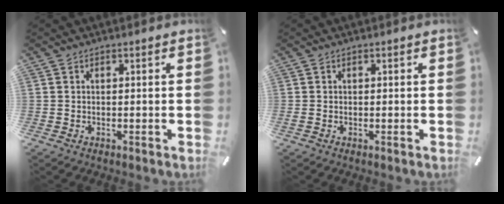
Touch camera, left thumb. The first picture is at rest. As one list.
[{"total": 0.7, "force": [-0.1, 0.3, 0.7], "torque": [-0.012, 0.002, -0.003]}]